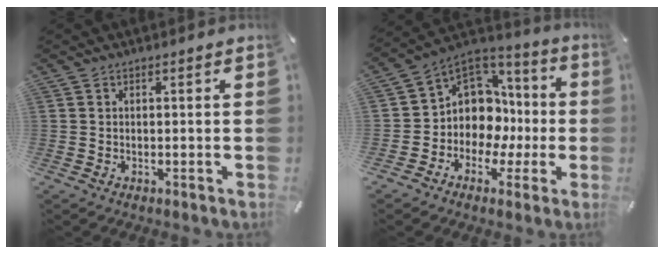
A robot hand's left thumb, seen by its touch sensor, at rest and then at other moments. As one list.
[{"total": 10.9, "force": [-0.6, 10.4, 3.4], "torque": [-0.069, -0.031, 0.002]}]